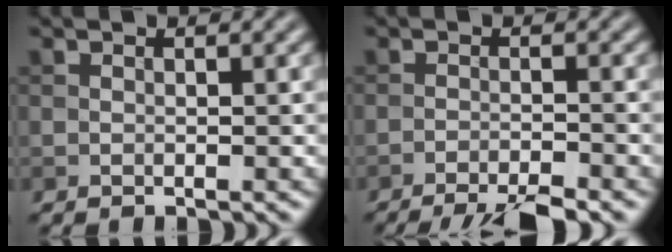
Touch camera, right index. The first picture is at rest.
{"total": 6.0, "force": [-4.8, 0.9, 3.4], "torque": [-0.054, -0.013, -0.082]}